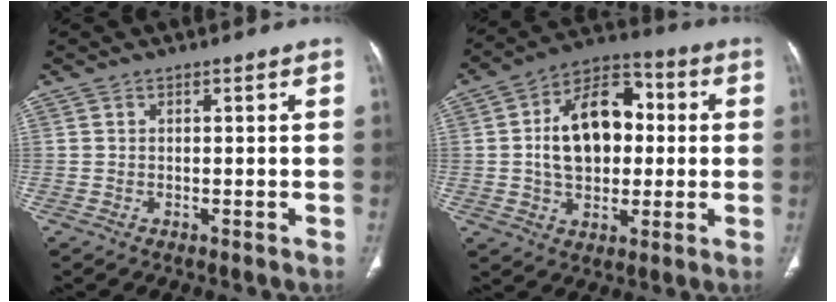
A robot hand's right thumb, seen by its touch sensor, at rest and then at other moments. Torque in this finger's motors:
{"motor_torque": [1.89, 2.88, 1.40, -0.15, 0.19]}